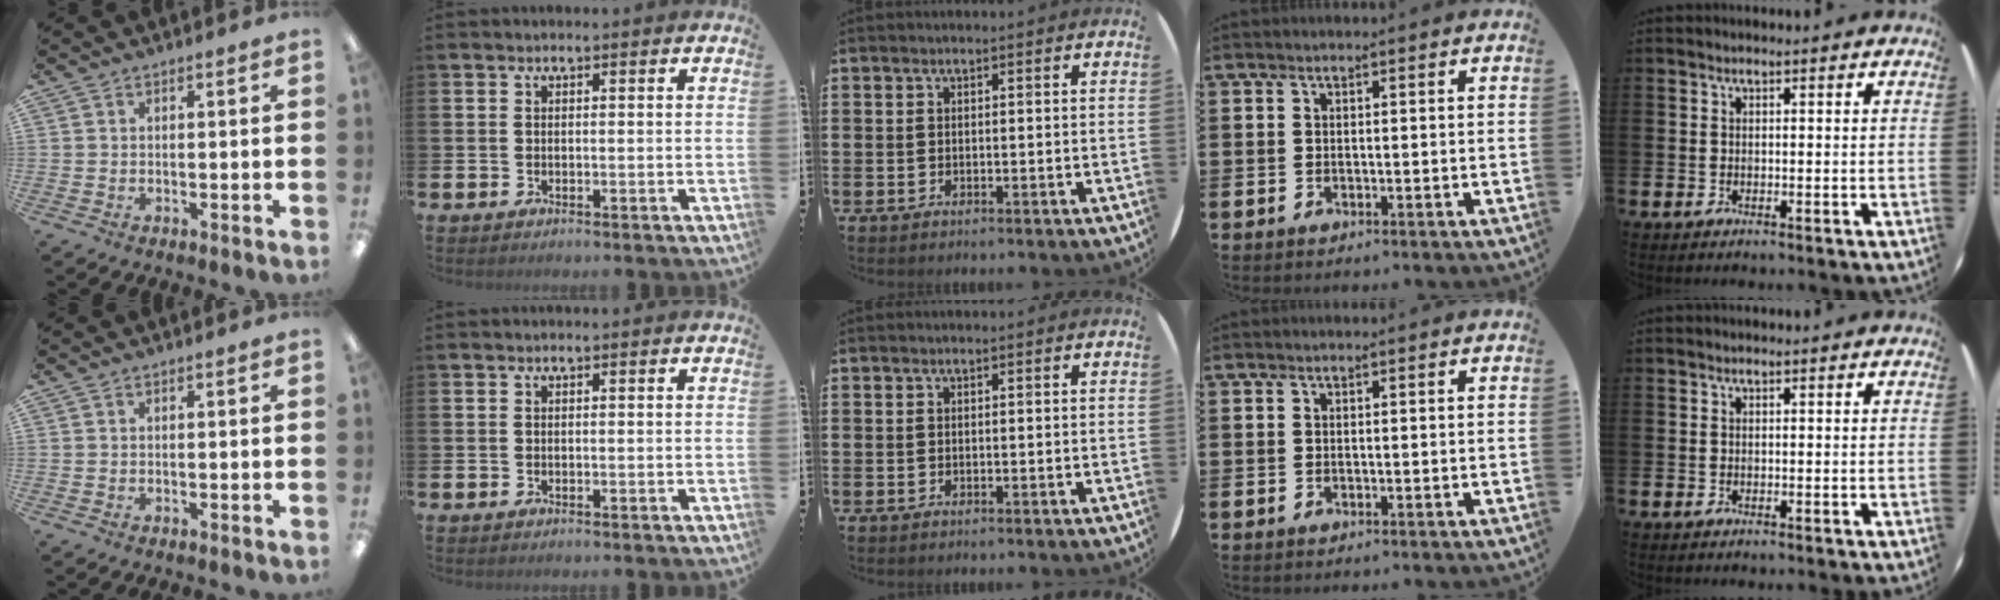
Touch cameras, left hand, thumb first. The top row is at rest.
{}